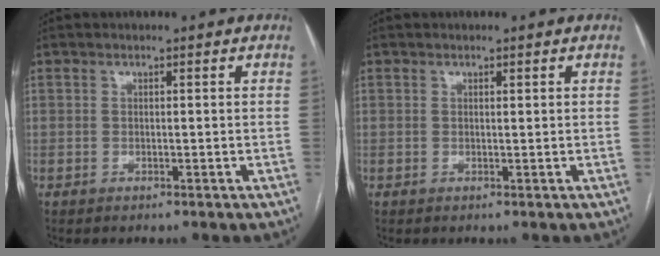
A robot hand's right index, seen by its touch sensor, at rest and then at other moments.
{"total": 0.0}